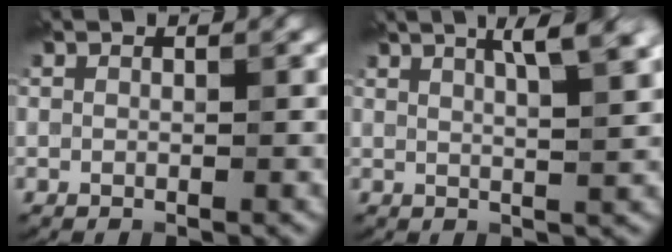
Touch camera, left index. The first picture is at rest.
{"total": 6.2, "force": [3.4, 1.7, 4.9], "torque": [-0.045, 0.027, 0.027]}